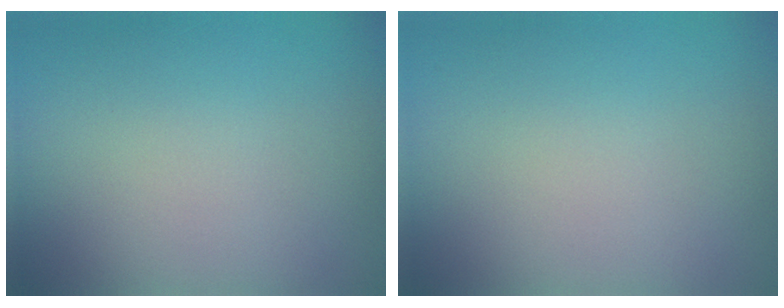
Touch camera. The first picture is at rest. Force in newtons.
{"total": 0.0}